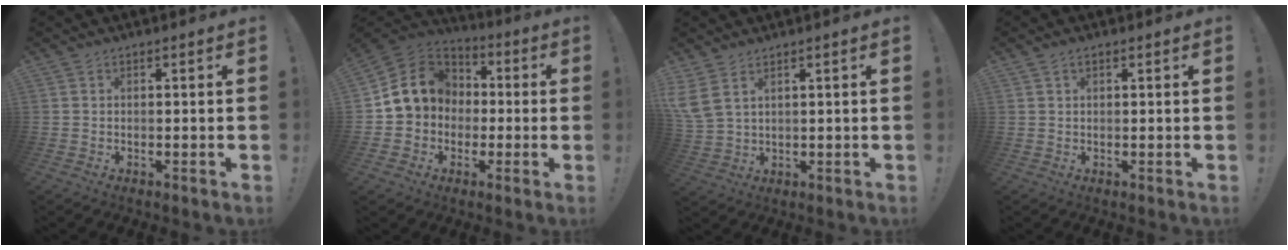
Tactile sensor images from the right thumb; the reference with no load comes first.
{"total": 13.3, "force": [1.7, 11.8, 5.9], "torque": [-0.082, 0.007, 0.045]}
{"total": 6.0, "force": [3.8, 2.7, 3.7], "torque": [-0.085, -0.012, 0.078]}
{"total": 1.5, "force": [0.9, 0.8, 0.9], "torque": [-0.013, 0.000, 0.014]}